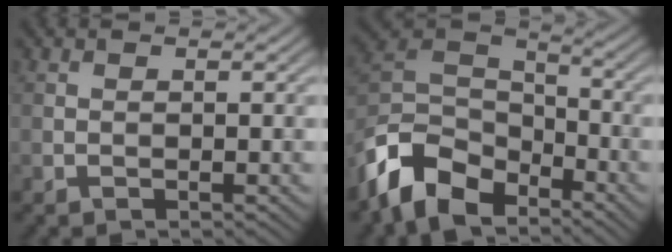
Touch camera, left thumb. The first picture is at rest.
{"total": 10.6, "force": [-7.2, 5.7, 5.3], "torque": [-0.116, -0.007, -0.161]}